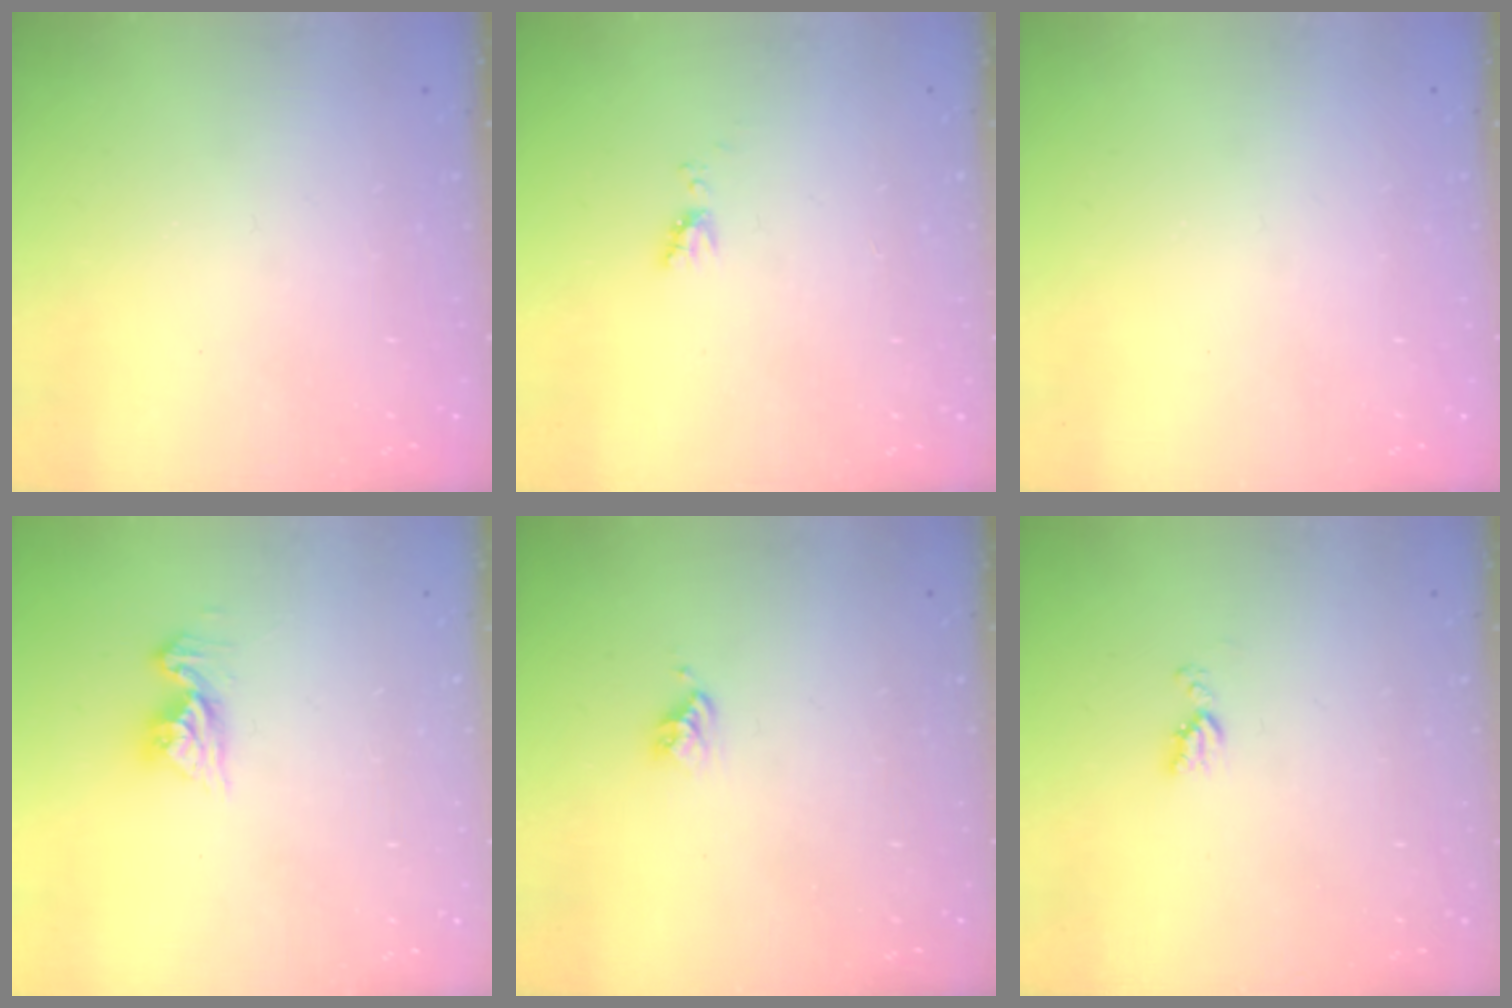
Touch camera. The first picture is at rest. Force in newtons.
{"total": 3.7, "press": 3.6, "slide": 0.7}
{"total": 0.0}
{"total": 9.6, "press": 9.6, "slide": 1.0}
{"total": 3.7, "press": 3.7, "slide": 0.6}
{"total": 4.5, "press": 4.5, "slide": 0.6}